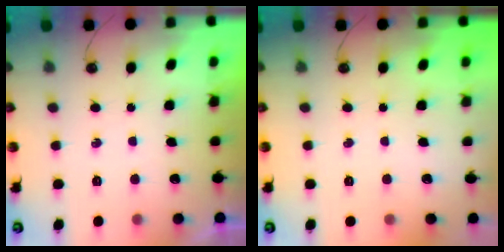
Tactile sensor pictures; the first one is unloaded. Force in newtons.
{"total": 0.0}